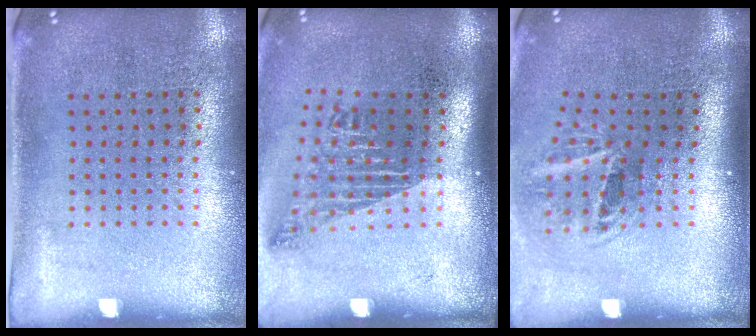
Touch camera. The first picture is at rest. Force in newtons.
{"total": 1.8, "press": 1.1, "slide": 1.4}
{"total": 2.0, "press": 1.2, "slide": 1.6}